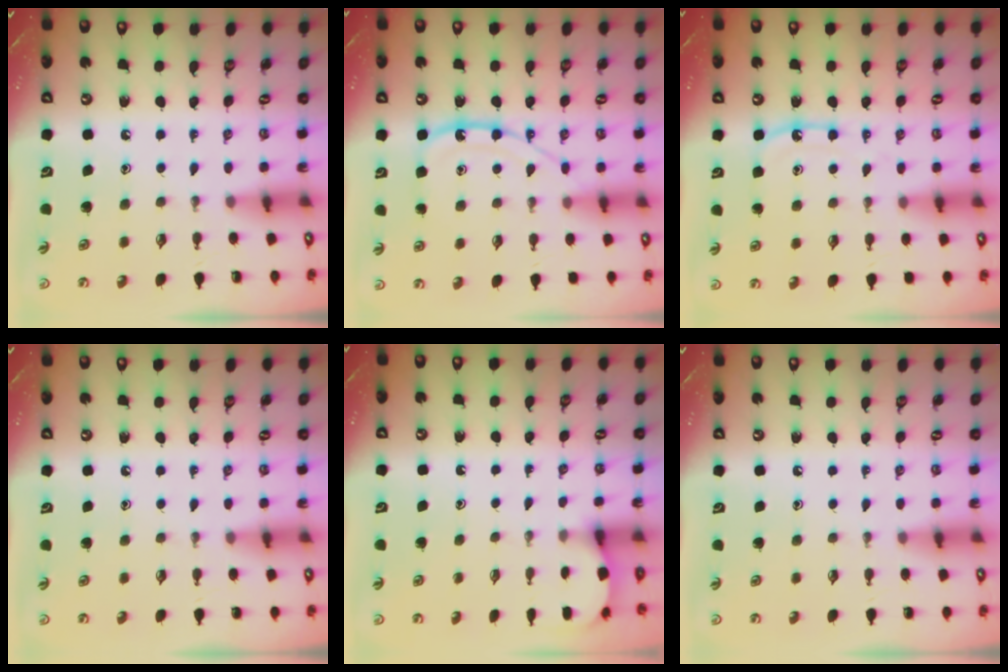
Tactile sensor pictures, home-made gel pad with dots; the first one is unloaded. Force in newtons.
{"total": 13.4, "press": 13.3, "slide": 1.1}
{"total": 8.1, "press": 8.1, "slide": 0.7}
{"total": 0.0}
{"total": 1.8, "press": 1.7, "slide": 0.2}
{"total": 0.0}